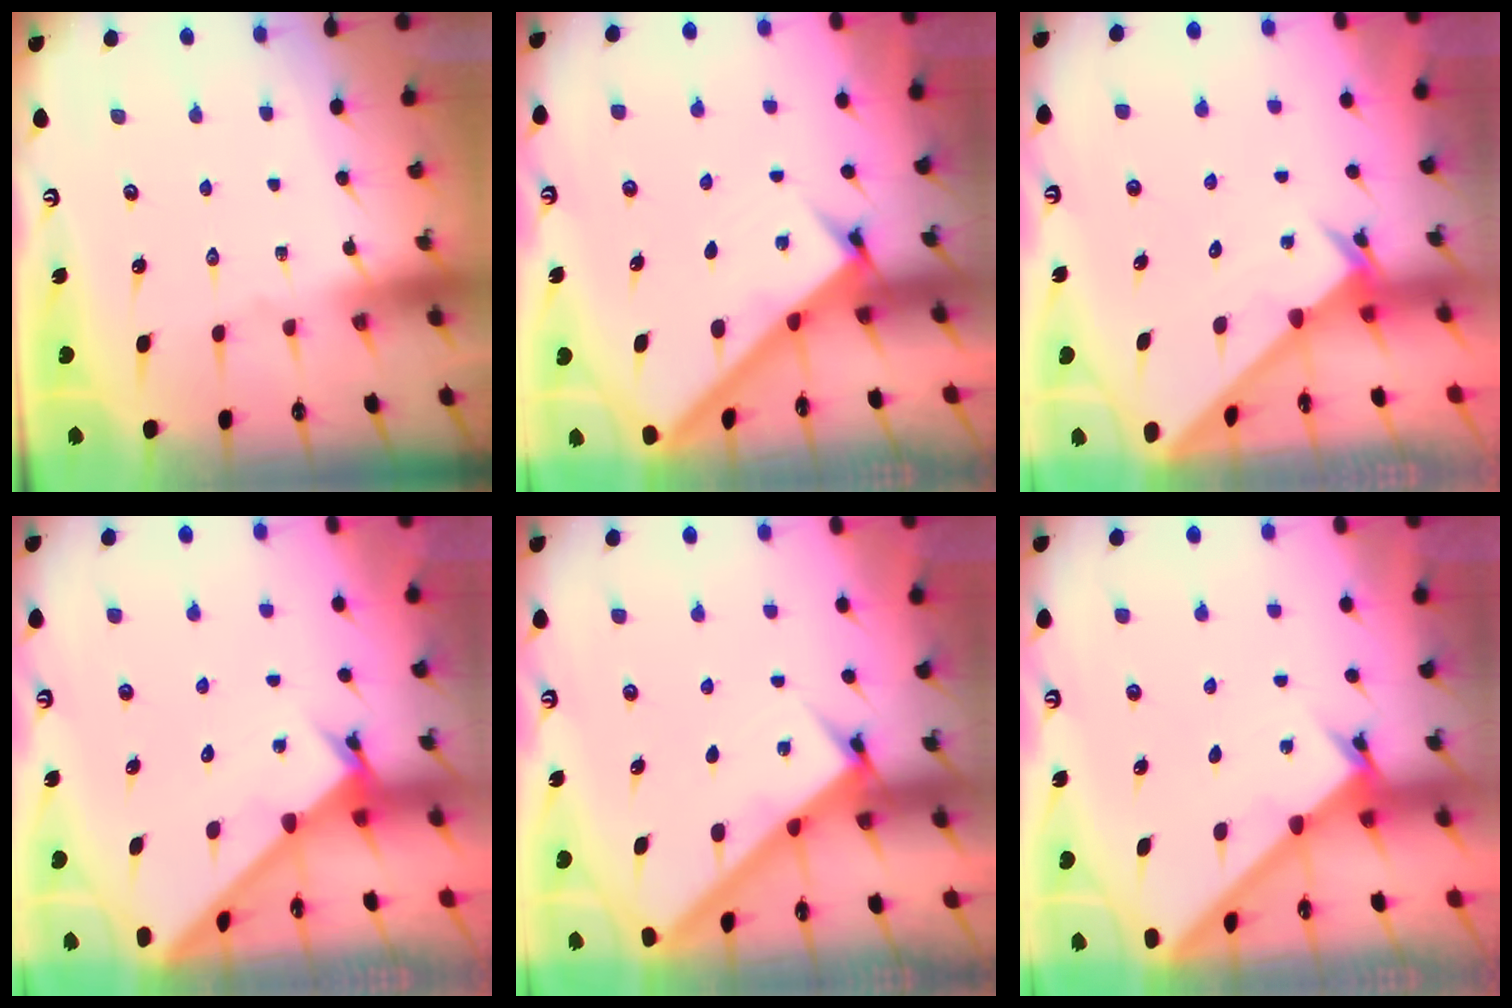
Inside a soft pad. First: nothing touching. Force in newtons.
{"total": 2.9, "press": 2.9, "slide": 0.4}
{"total": 2.2, "press": 2.2, "slide": 0.1}
{"total": 2.1, "press": 2.1, "slide": 0.1}
{"total": 2.9, "press": 2.8, "slide": 0.2}
{"total": 1.8, "press": 1.8, "slide": 0.1}